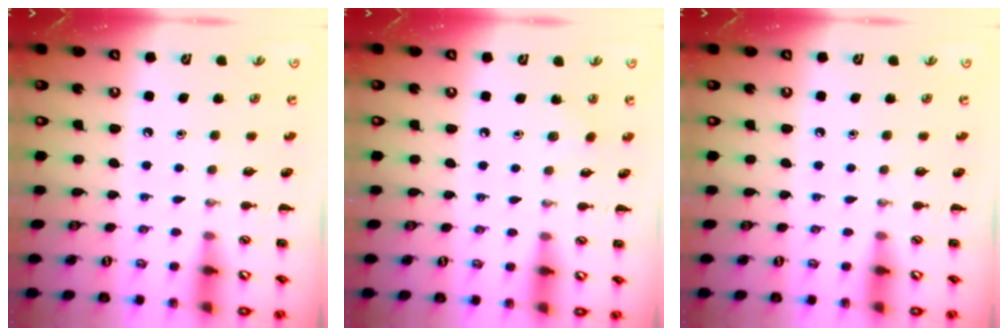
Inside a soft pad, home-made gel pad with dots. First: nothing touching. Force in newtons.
{"total": 3.2, "press": 3.0, "slide": 1.0}
{"total": 0.0}